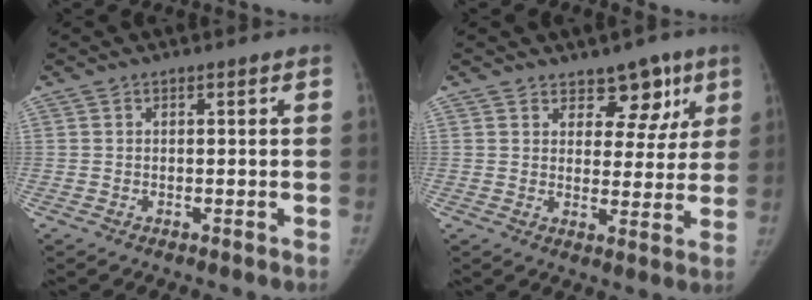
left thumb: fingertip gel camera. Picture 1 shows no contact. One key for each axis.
{"total": 7.6, "fx": 4.9, "fy": 4.9, "fz": 3.1, "tx": 0.006, "ty": -0.021, "tz": 0.066}